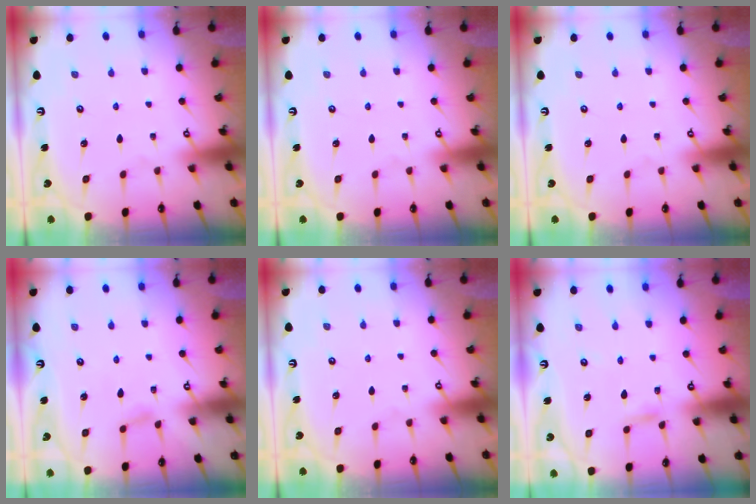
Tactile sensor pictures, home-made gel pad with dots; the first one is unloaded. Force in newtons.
{"total": 0.0}
{"total": 0.0}
{"total": 4.3, "press": 4.3, "slide": 0.3}
{"total": 0.0}
{"total": 3.3, "press": 3.3, "slide": 0.2}